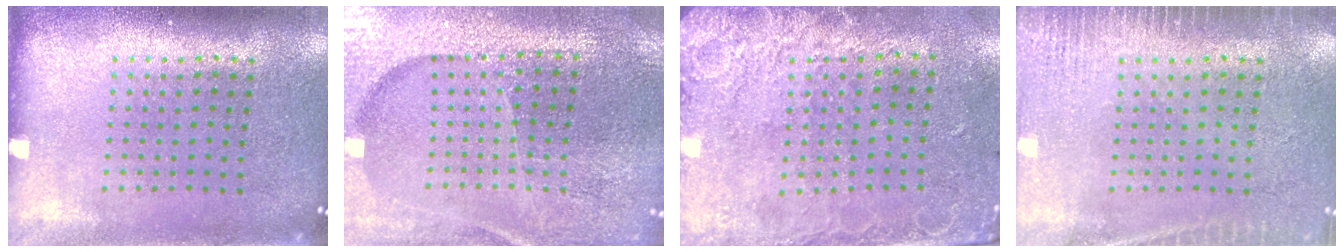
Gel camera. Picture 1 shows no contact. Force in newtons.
{"total": 4.0, "press": 3.9, "slide": 1.0}
{"total": 2.6, "press": 2.0, "slide": 1.7}
{"total": 2.9, "press": 2.9, "slide": 0.4}